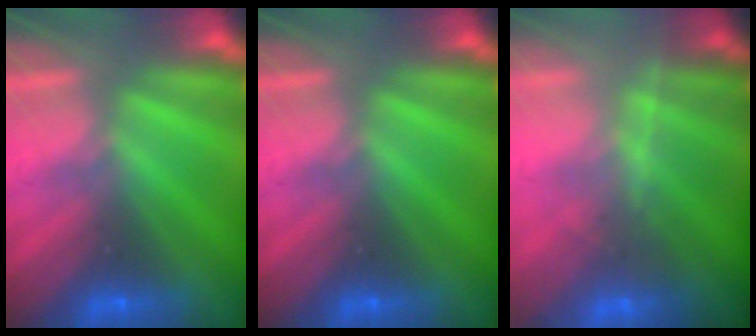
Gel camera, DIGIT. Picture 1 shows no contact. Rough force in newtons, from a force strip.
{"total": 0.0}
{"total": 9.9}